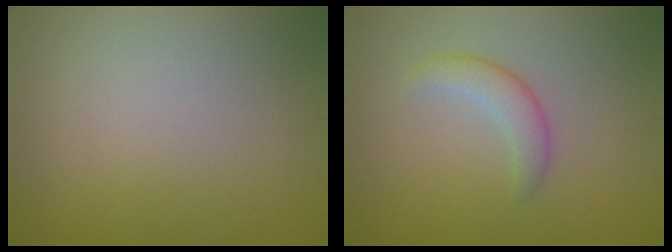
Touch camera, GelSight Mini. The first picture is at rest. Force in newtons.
{"total": 2.3, "press": 2.3, "slide": 0.1}